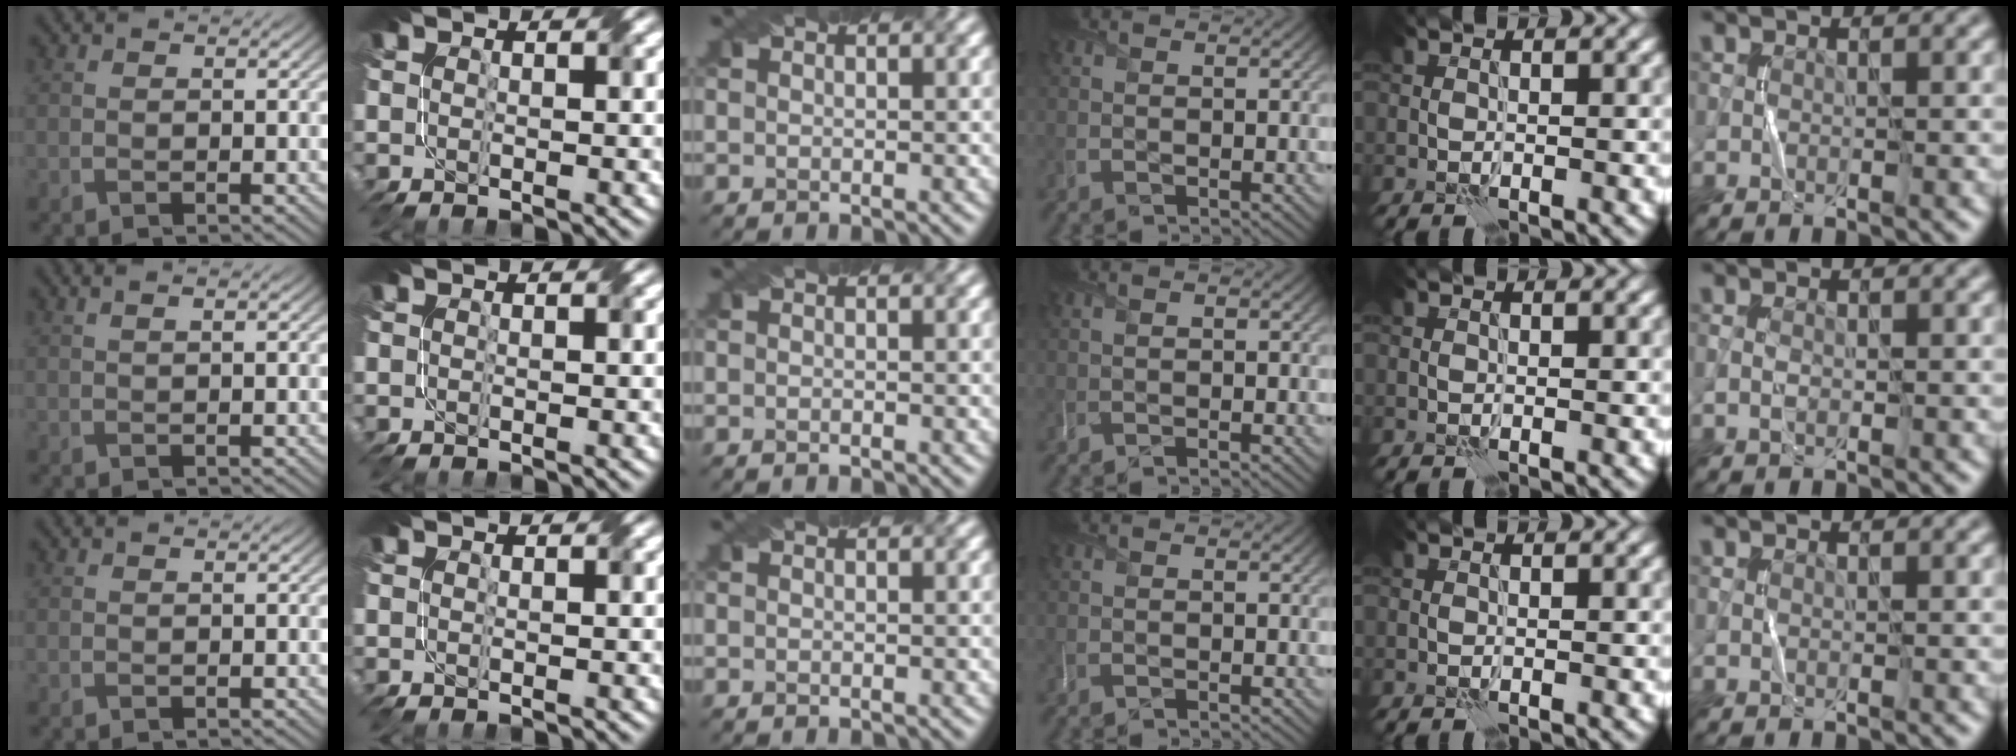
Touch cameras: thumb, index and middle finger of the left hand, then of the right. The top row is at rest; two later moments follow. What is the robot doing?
{"motion": "fold", "object": "netting"}